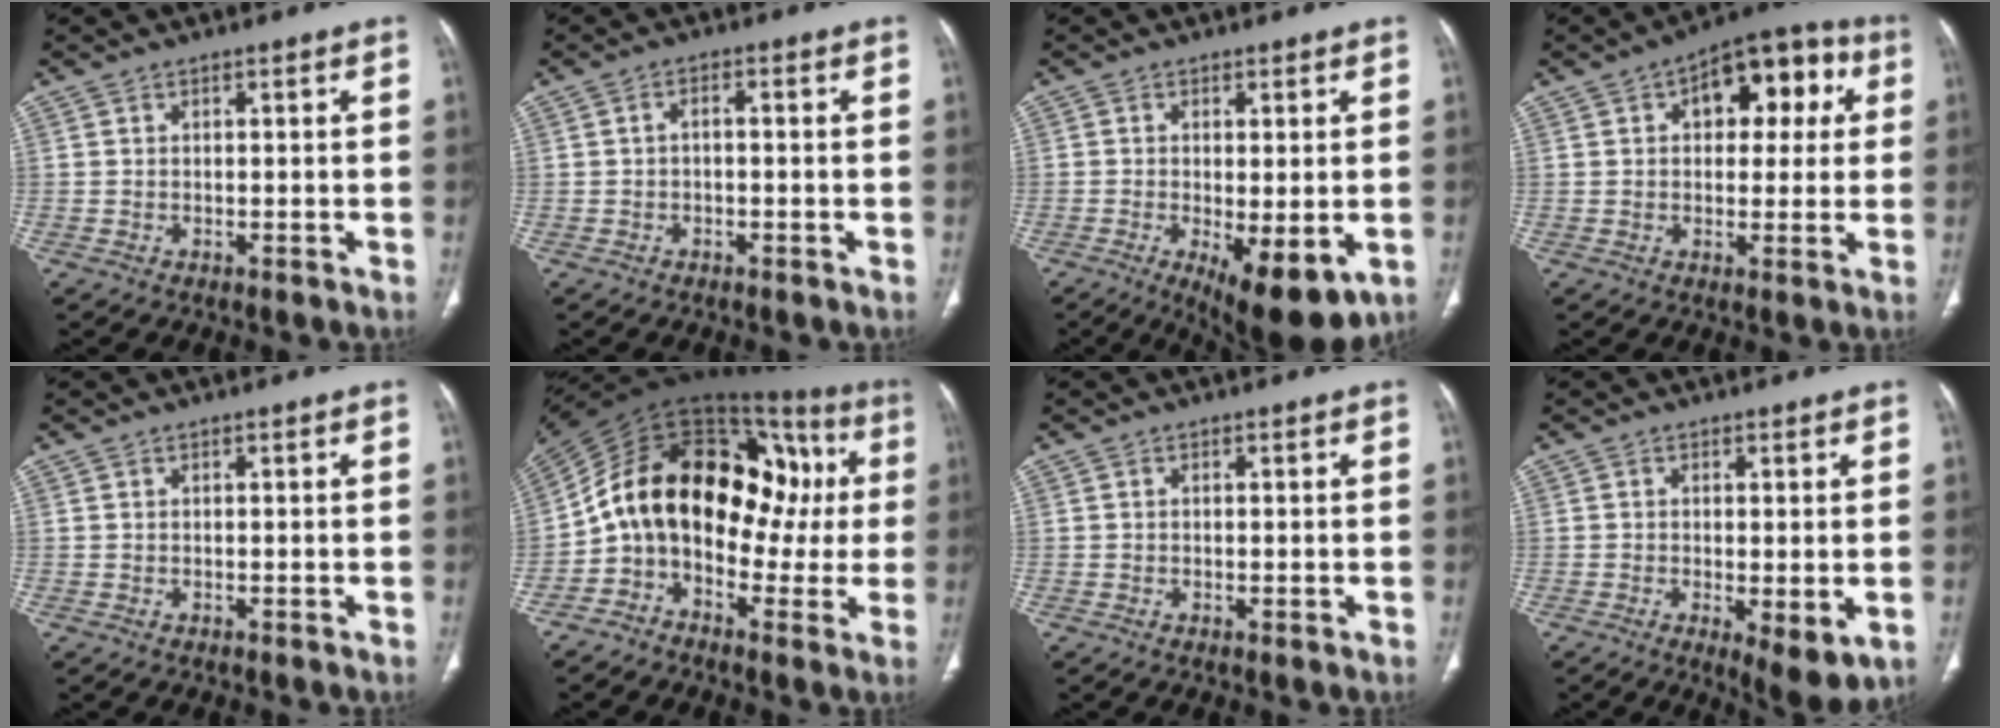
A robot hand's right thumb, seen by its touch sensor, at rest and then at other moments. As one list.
[{"total": 1.5, "force": [-0.4, 0.8, 1.3], "torque": [-0.020, 0.010, -0.008]}, {"total": 11.7, "force": [-3.8, 4.1, 10.2], "torque": [-0.150, -0.020, -0.045]}, {"total": 14.1, "force": [4.3, 7.9, 10.8], "torque": [-0.098, 0.023, 0.054]}, {"total": 0.0}, {"total": 23.9, "force": [0.6, 15.2, 18.5], "torque": [-0.260, 0.082, -0.001]}, {"total": 0.6, "force": [-0.2, 0.0, 0.6], "torque": [-0.016, -0.004, -0.003]}, {"total": 7.2, "force": [-1.8, 2.1, 6.6], "torque": [-0.104, -0.023, -0.024]}]